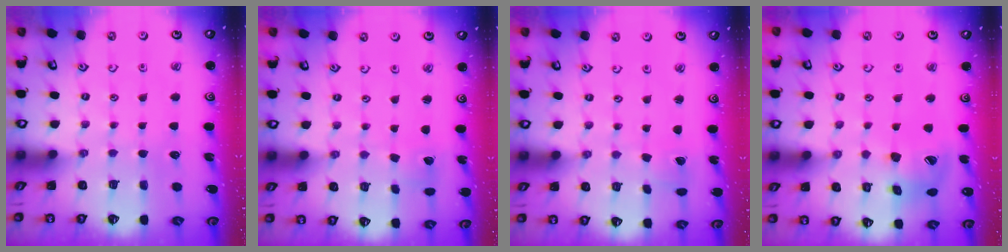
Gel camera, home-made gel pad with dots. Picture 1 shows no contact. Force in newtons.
{"total": 2.0, "press": 2.0, "slide": 0.1}
{"total": 1.3, "press": 1.3, "slide": 0.1}
{"total": 15.8, "press": 15.6, "slide": 2.4}